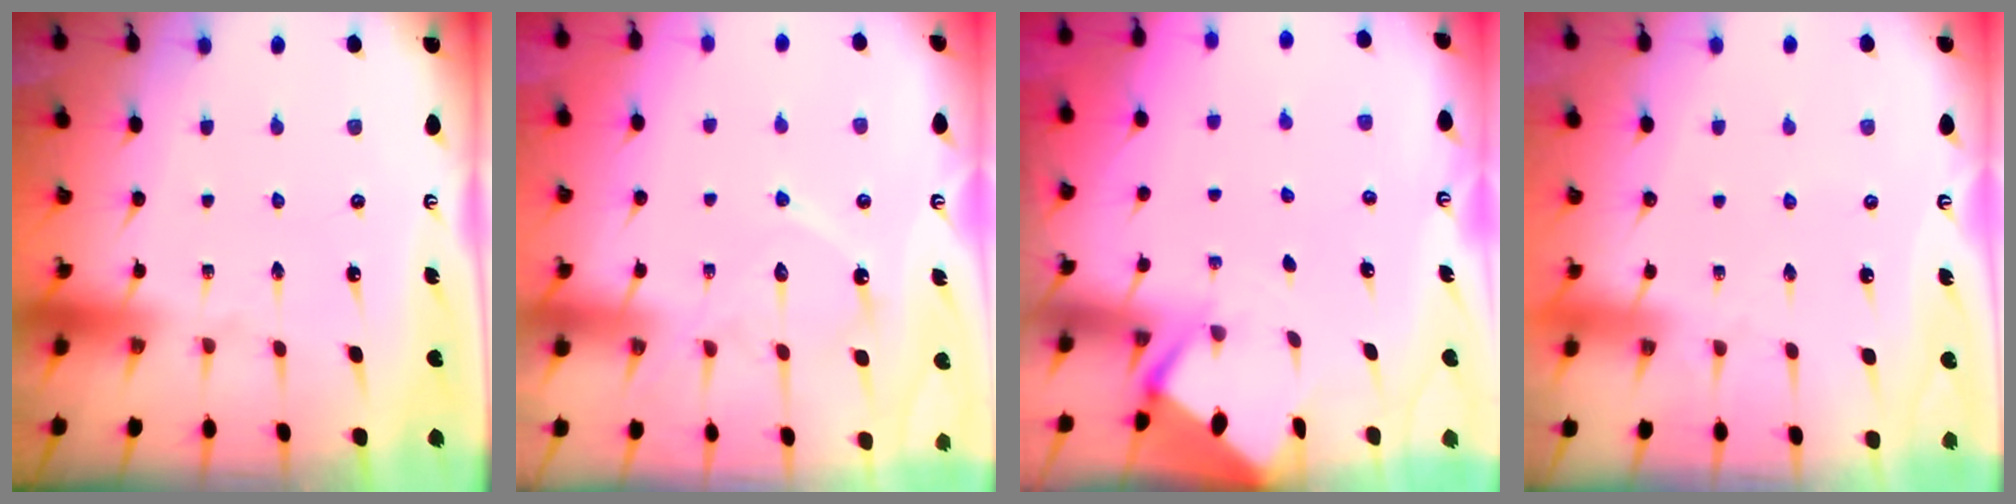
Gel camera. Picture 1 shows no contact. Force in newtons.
{"total": 12.1, "press": 12.1, "slide": 0.8}
{"total": 2.5, "press": 2.5, "slide": 0.3}
{"total": 2.4, "press": 2.4, "slide": 0.4}